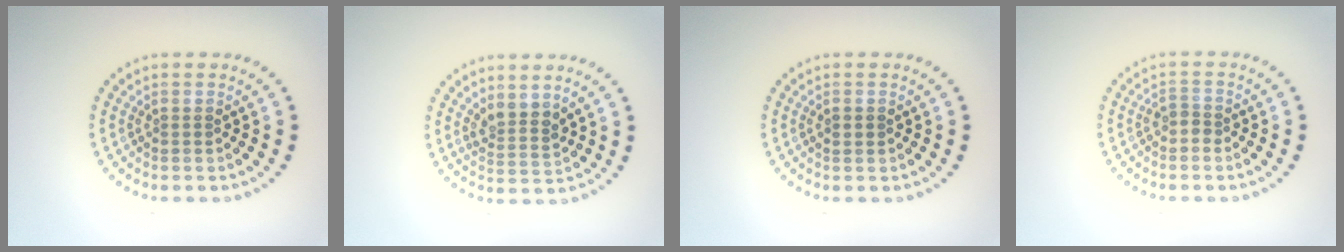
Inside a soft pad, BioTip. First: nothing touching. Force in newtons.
{"total": 2.4, "press": 1.9, "slide": 1.5}
{"total": 1.1, "press": 1.1, "slide": 0.1}
{"total": 1.1, "press": 0.8, "slide": 0.7}